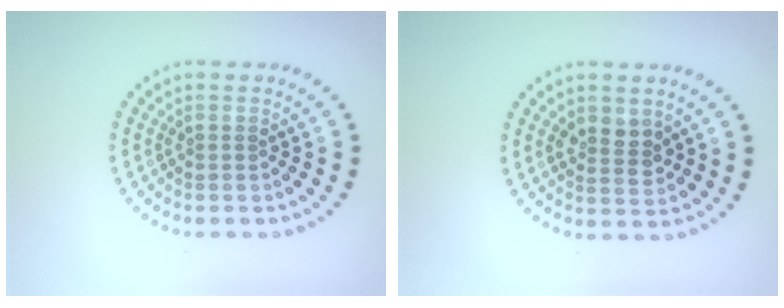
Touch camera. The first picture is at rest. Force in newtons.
{"total": 2.4, "press": 2.3, "slide": 0.7}